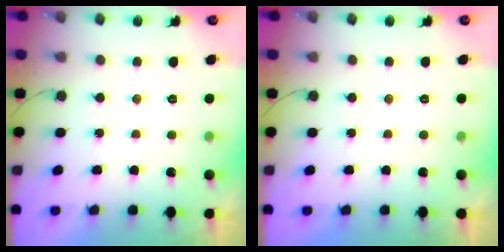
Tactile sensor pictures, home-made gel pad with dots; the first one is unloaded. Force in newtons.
{"total": 0.0}